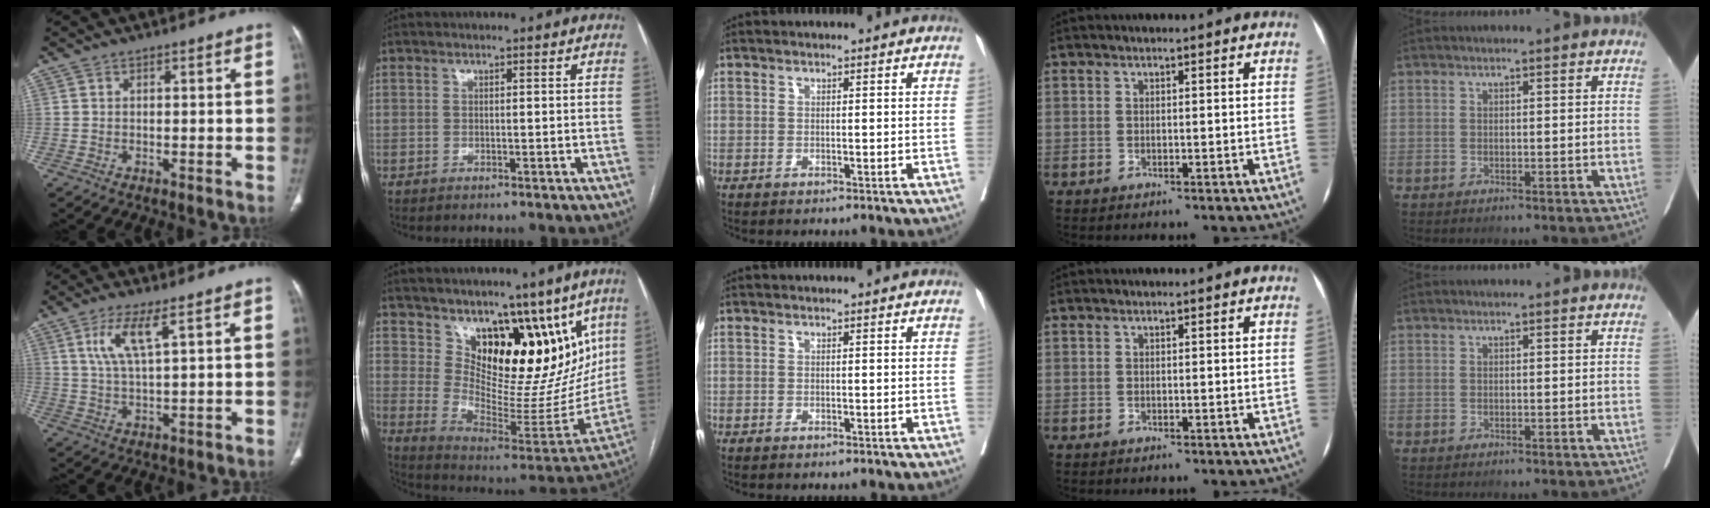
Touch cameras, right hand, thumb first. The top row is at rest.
{"thumb": {"total": 6.8, "force": [3.1, 1.3, 6.0], "torque": [-0.134, -0.015, 0.067]}, "index": {"total": 18.0, "force": [11.8, 8.3, 10.8], "torque": [-0.114, -0.023, 0.182]}}